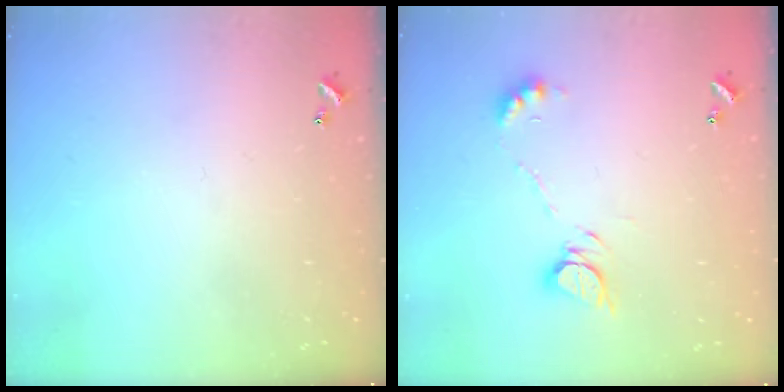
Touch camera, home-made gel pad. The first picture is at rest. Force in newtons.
{"total": 7.9, "press": 7.8, "slide": 0.7}